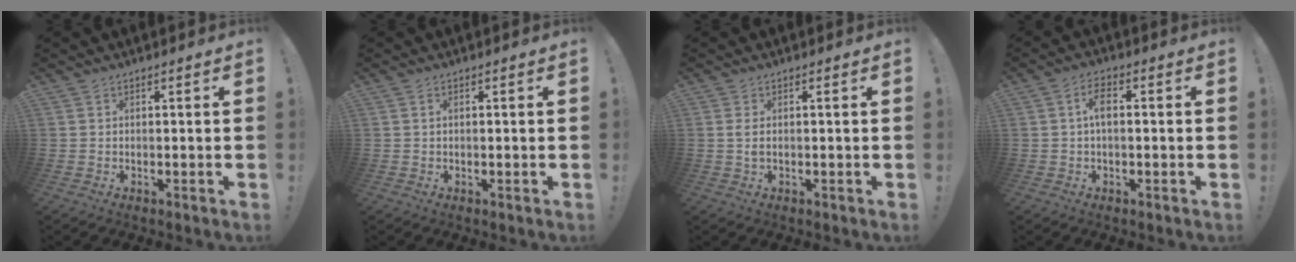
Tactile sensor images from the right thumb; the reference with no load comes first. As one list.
[{"total": 0.6, "force": [0.1, 0.1, 0.6], "torque": [-0.016, 0.002, 0.002]}, {"total": 2.0, "force": [0.2, 0.4, 1.9], "torque": [-0.043, 0.004, 0.006]}, {"total": 4.5, "force": [0.1, 2.0, 4.1], "torque": [-0.073, 0.011, 0.001]}]